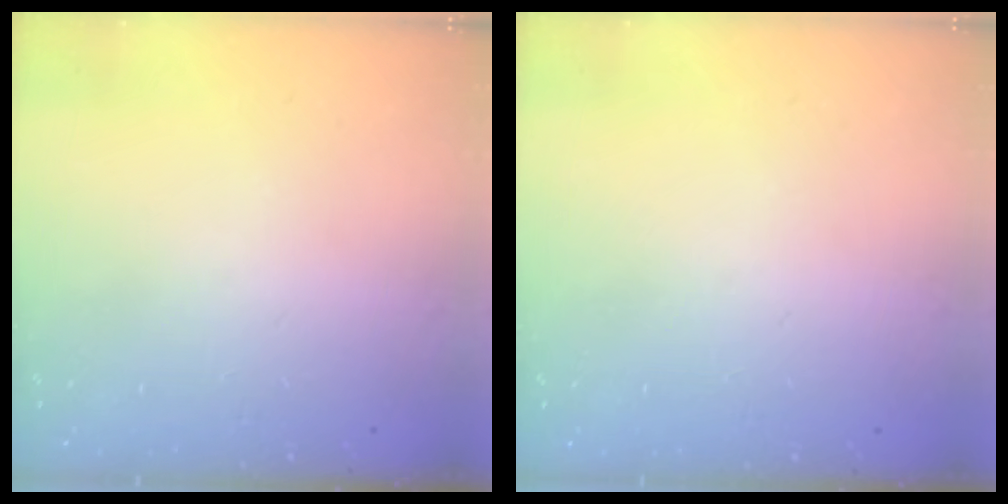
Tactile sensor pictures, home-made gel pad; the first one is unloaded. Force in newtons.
{"total": 0.0}